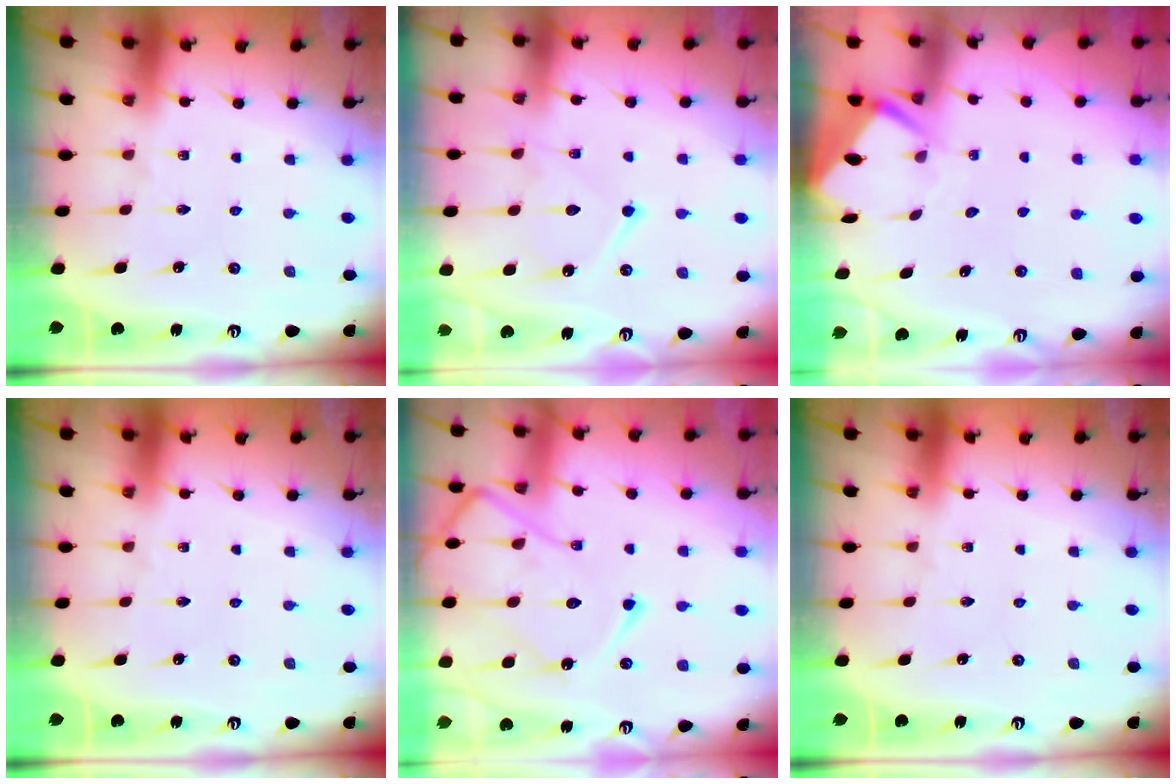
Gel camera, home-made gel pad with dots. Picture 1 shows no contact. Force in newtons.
{"total": 11.7, "press": 11.7, "slide": 1.1}
{"total": 3.3, "press": 3.3, "slide": 0.3}
{"total": 0.0}
{"total": 15.3, "press": 15.2, "slide": 1.2}
{"total": 0.0}